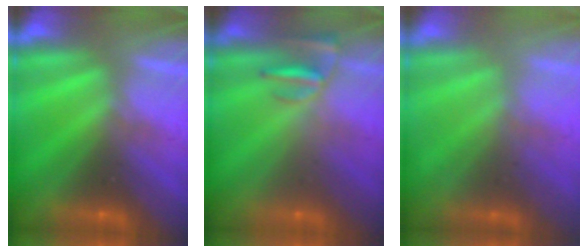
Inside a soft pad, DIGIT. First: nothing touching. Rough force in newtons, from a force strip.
{"total": 2.4}
{"total": 2.0}